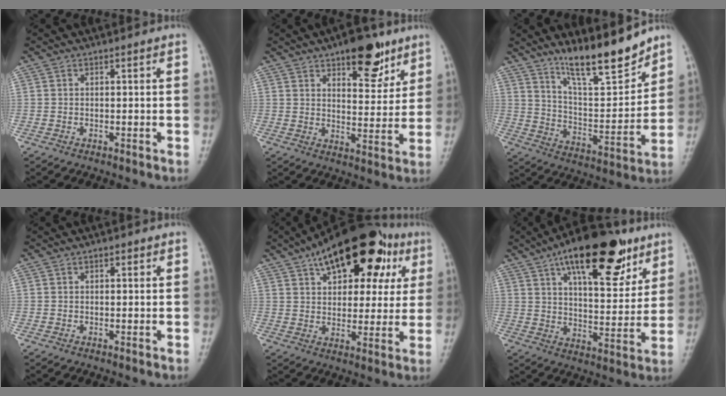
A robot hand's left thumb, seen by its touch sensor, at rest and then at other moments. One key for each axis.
{"total": 11.3, "fx": 6.9, "fy": 5.1, "fz": 7.3, "tx": -0.068, "ty": -0.038, "tz": 0.102}
{"total": 14.1, "fx": 11.4, "fy": 2.9, "fz": 7.8, "tx": -0.103, "ty": -0.080, "tz": 0.198}
{"total": 1.0, "fx": 0.5, "fy": 0.6, "fz": 0.6, "tx": -0.004, "ty": 0.000, "tz": 0.005}
{"total": 22.6, "fx": 10.5, "fy": 11.6, "fz": 16.3, "tx": -0.212, "ty": 0.013, "tz": 0.155}
{"total": 21.7, "fx": 12.1, "fy": 9.1, "fz": 15.5, "tx": -0.201, "ty": -0.034, "tz": 0.189}